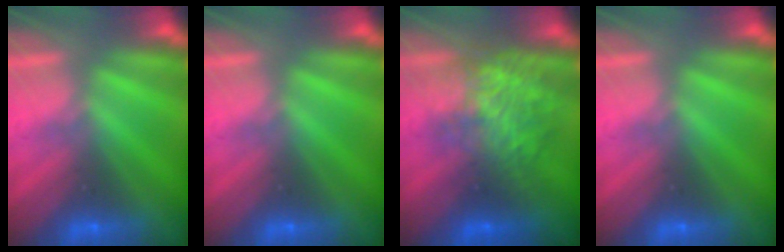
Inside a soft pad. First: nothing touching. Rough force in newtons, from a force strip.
{"total": 0.0}
{"total": 7.5}
{"total": 0.0}